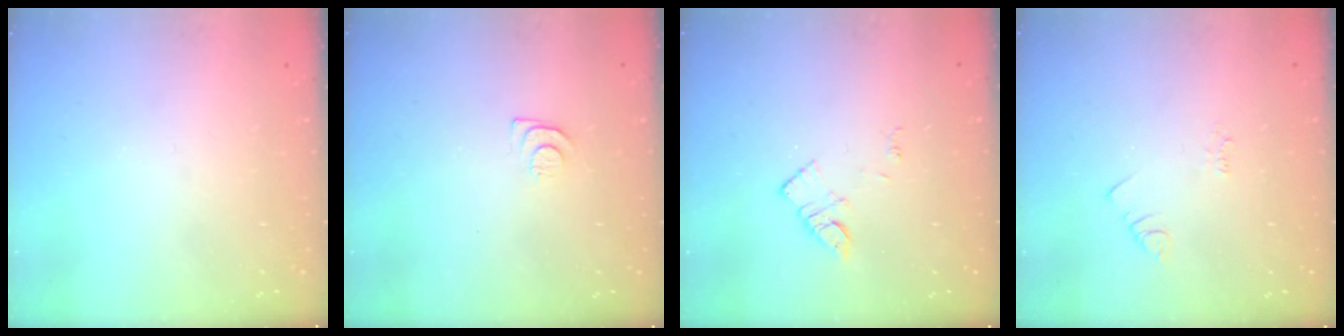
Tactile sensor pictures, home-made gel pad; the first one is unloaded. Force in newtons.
{"total": 4.6, "press": 4.6, "slide": 0.7}
{"total": 5.8, "press": 5.8, "slide": 0.6}
{"total": 2.2, "press": 2.1, "slide": 0.4}